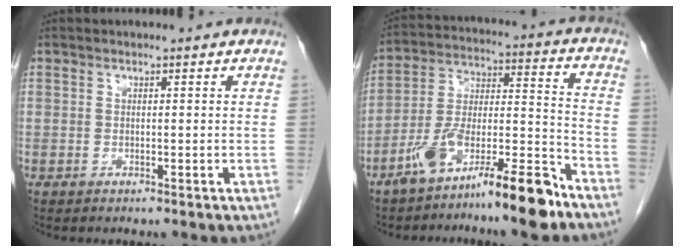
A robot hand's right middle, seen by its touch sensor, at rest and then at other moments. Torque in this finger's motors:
{"motor_torque": [1.17, -0.97, 0.29, 0.15]}